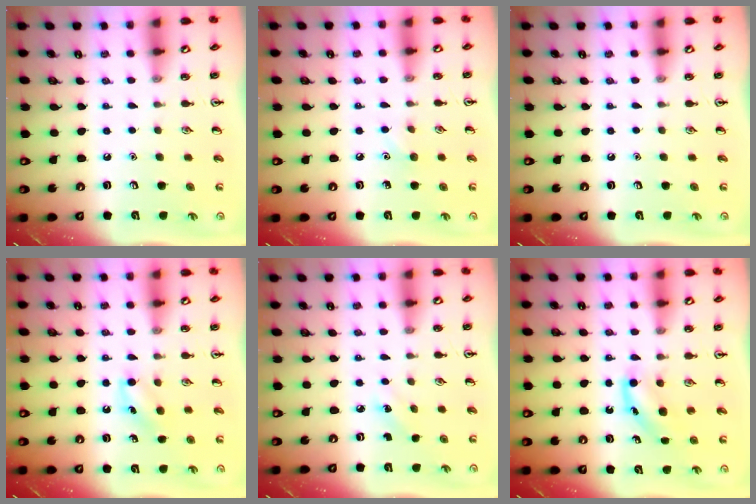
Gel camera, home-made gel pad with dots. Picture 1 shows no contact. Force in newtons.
{"total": 3.8, "press": 3.6, "slide": 1.3}
{"total": 0.0}
{"total": 6.4, "press": 6.2, "slide": 1.7}
{"total": 2.4, "press": 2.3, "slide": 0.9}
{"total": 4.2, "press": 4.0, "slide": 1.2}